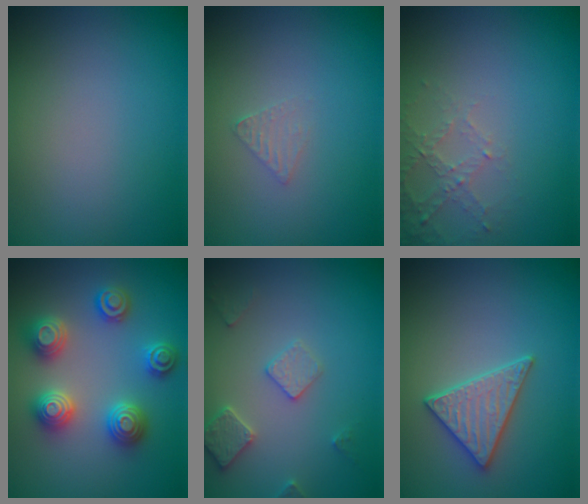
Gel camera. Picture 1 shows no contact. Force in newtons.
{"total": 1.0, "press": 1.0, "slide": 0.1}
{"total": 2.2, "press": 2.1, "slide": 0.6}
{"total": 4.8, "press": 4.8, "slide": 0.6}
{"total": 2.9, "press": 2.9, "slide": 0.4}
{"total": 3.0, "press": 2.9, "slide": 0.7}